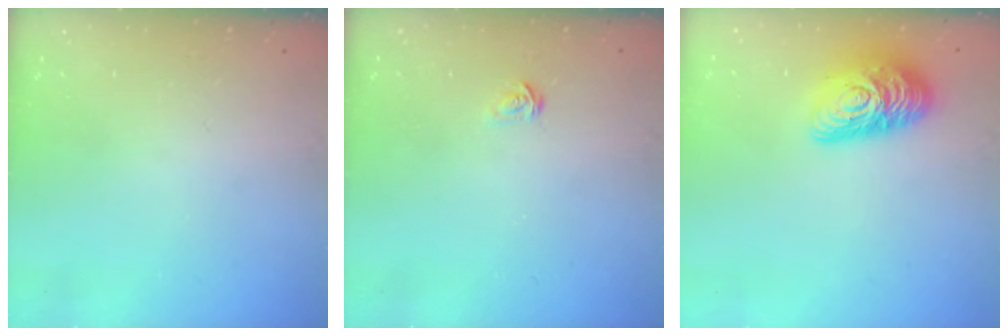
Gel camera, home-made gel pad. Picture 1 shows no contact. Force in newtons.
{"total": 2.1, "press": 2.1, "slide": 0.2}
{"total": 13.9, "press": 13.9, "slide": 0.7}